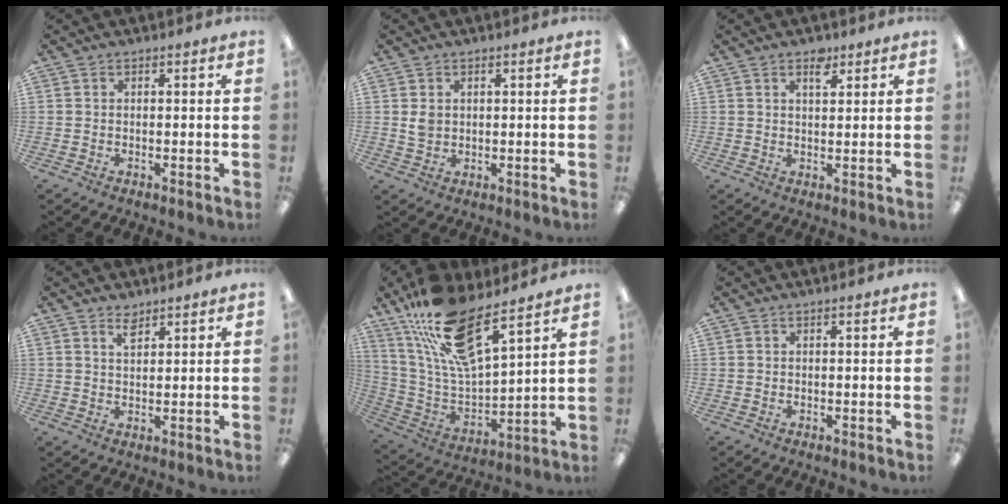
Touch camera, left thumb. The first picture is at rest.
{"total": 3.1, "force": [1.0, 2.4, 1.6], "torque": [-0.025, 0.000, 0.016]}
{"total": 3.6, "force": [2.5, 1.7, 2.0], "torque": [-0.013, -0.012, 0.037]}
{"total": 2.9, "force": [2.3, 1.2, 1.3], "torque": [-0.023, -0.003, 0.041]}
{"total": 19.5, "force": [14.0, 5.8, 12.3], "torque": [-0.244, -0.077, 0.248]}
{"total": 0.0}